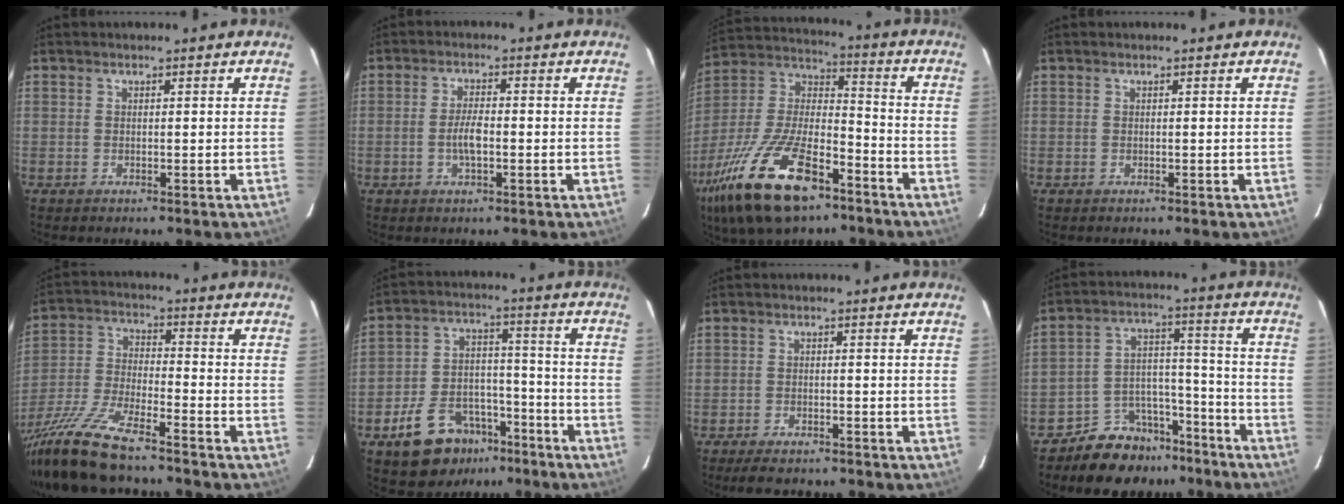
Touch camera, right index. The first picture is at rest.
{"total": 4.1, "force": [-1.1, 1.5, 3.6], "torque": [-0.074, 0.003, -0.021]}
{"total": 24.4, "force": [-14.6, 9.9, 16.8], "torque": [-0.350, -0.027, -0.260]}
{"total": 0.0}
{"total": 17.0, "force": [-14.0, 2.4, 9.3], "torque": [-0.204, -0.041, -0.258]}
{"total": 14.4, "force": [-9.3, 8.8, 6.7], "torque": [-0.143, 0.028, -0.130]}
{"total": 5.7, "force": [-4.8, 2.1, 2.3], "torque": [-0.057, -0.002, -0.074]}
{"total": 12.0, "force": [-9.6, 6.7, 2.7], "torque": [-0.051, 0.060, -0.136]}